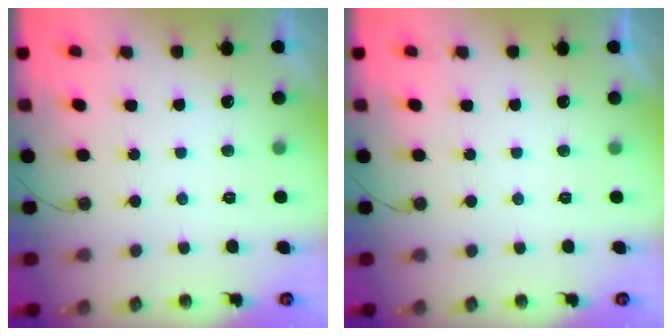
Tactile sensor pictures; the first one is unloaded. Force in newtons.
{"total": 0.0}